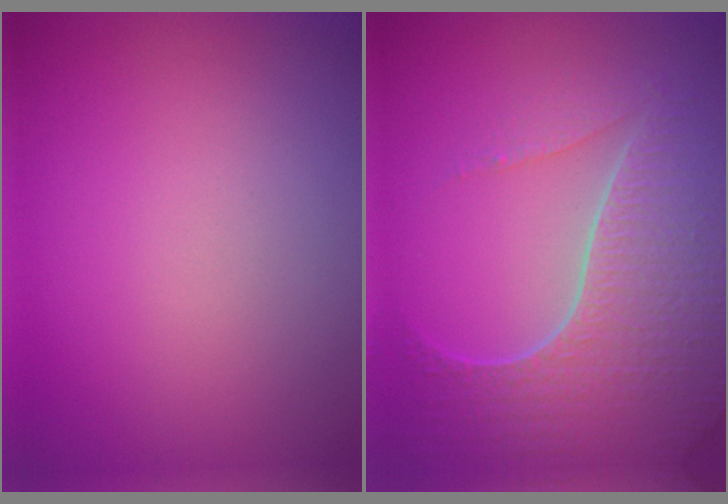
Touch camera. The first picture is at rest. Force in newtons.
{"total": 7.6, "press": 5.6, "slide": 5.1}